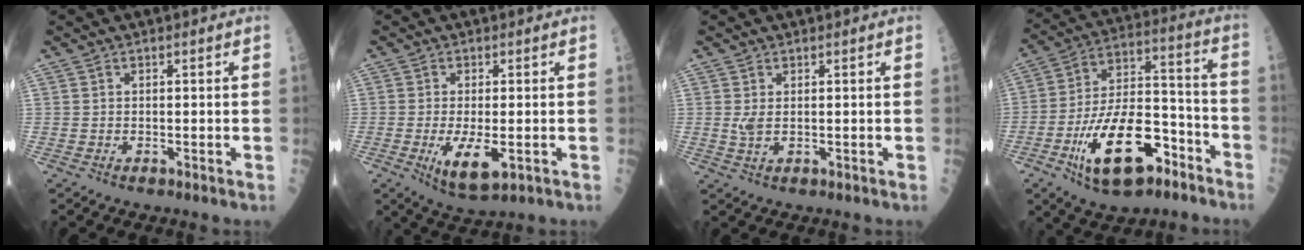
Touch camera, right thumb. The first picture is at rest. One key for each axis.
{"total": 6.9, "fx": -1.8, "fy": 2.3, "fz": 6.3, "tx": -0.115, "ty": -0.017, "tz": -0.023}
{"total": 1.9, "fx": 0.3, "fy": 0.9, "fz": 1.7, "tx": -0.040, "ty": -0.005, "tz": 0.011}
{"total": 20.4, "fx": -9.6, "fy": 9.1, "fz": 15.5, "tx": -0.263, "ty": 0.064, "tz": -0.155}